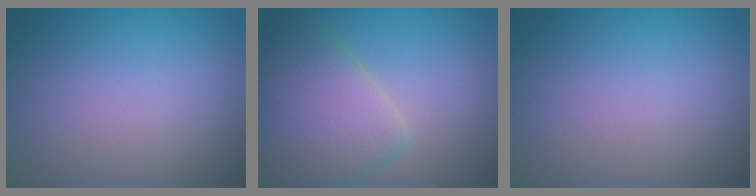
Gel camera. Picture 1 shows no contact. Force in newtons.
{"total": 6.2, "press": 6.2, "slide": 0.4}
{"total": 0.0}